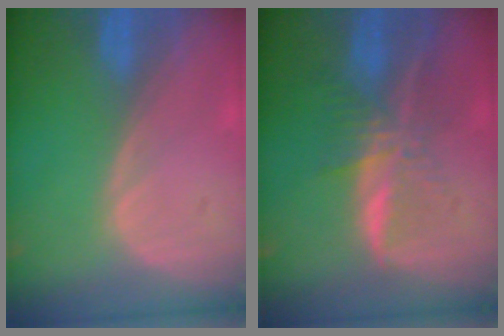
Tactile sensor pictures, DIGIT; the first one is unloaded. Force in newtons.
{"total": 7.7, "press": 6.5, "slide": 4.1}